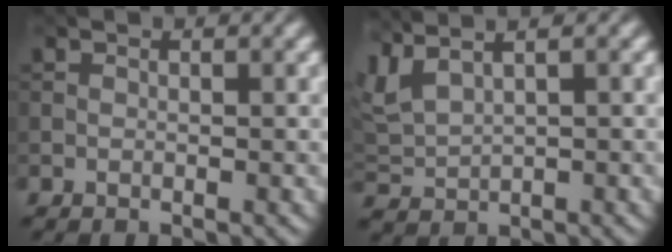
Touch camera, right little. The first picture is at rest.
{"total": 3.4, "force": [2.6, 1.0, 2.0], "torque": [-0.062, 0.016, 0.059]}